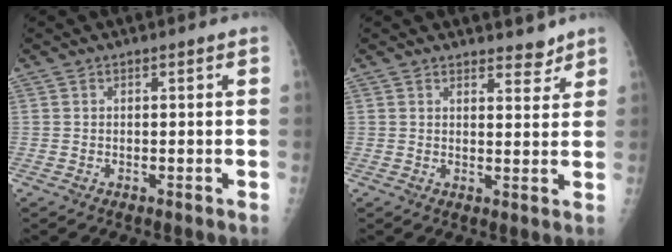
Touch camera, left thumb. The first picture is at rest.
{"total": 3.5, "force": [3.0, 1.4, 0.9], "torque": [0.006, -0.023, 0.043]}